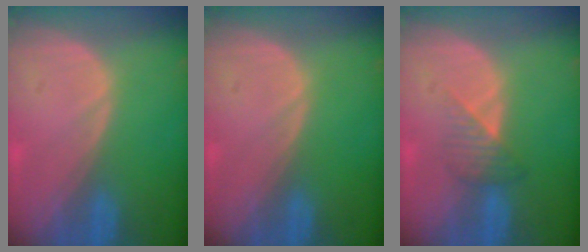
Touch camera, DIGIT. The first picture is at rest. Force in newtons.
{"total": 0.0}
{"total": 3.3, "press": 3.2, "slide": 1.0}